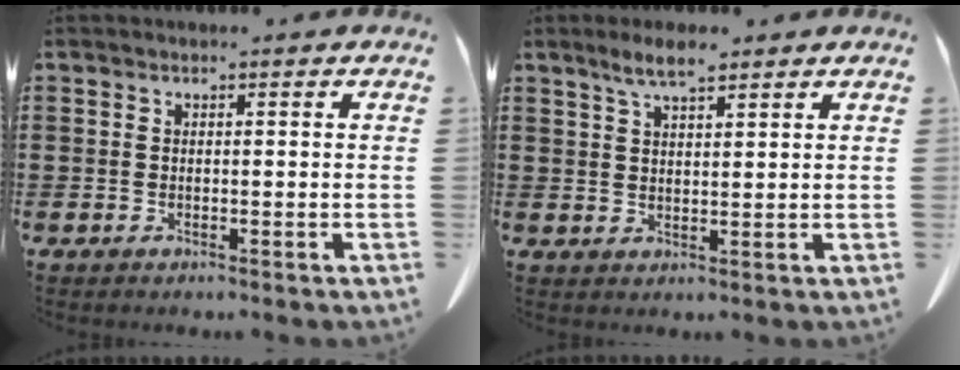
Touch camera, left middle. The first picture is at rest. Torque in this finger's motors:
{"motor_torque": [1.22, 0.92, 0.11, 0.05]}